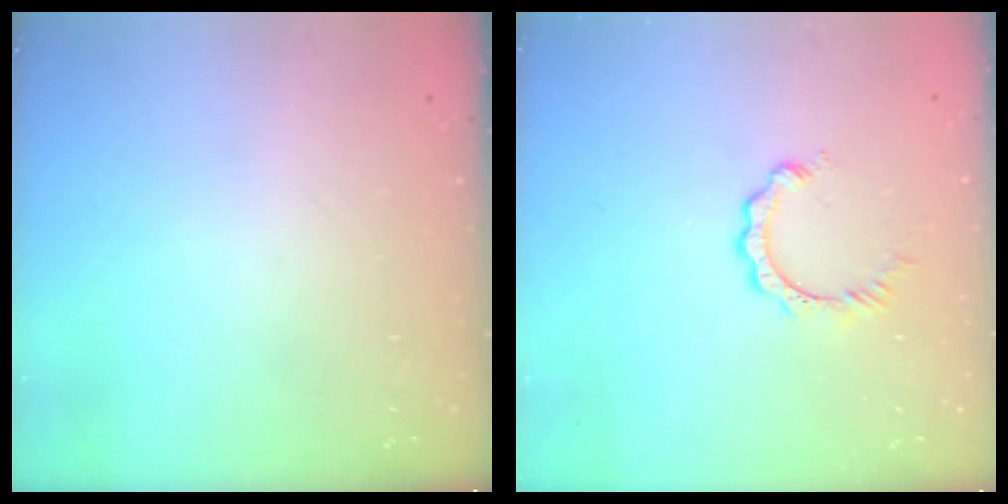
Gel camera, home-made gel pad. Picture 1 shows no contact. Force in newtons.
{"total": 2.8, "press": 2.7, "slide": 0.4}